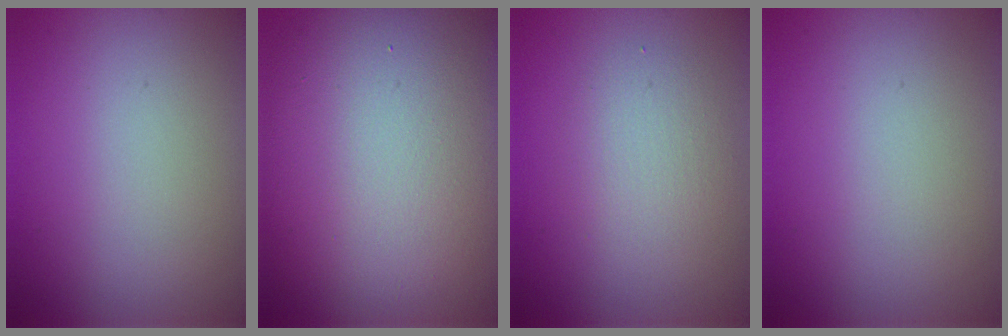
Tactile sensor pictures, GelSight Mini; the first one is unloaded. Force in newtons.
{"total": 16.6, "press": 16.6, "slide": 0.7}
{"total": 2.6, "press": 2.6, "slide": 0.0}
{"total": 0.0}